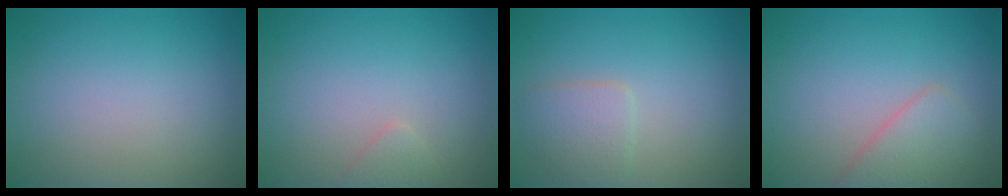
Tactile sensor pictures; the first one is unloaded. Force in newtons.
{"total": 0.9, "press": 0.9, "slide": 0.1}
{"total": 2.5, "press": 2.5, "slide": 0.1}
{"total": 2.9, "press": 2.9, "slide": 0.1}